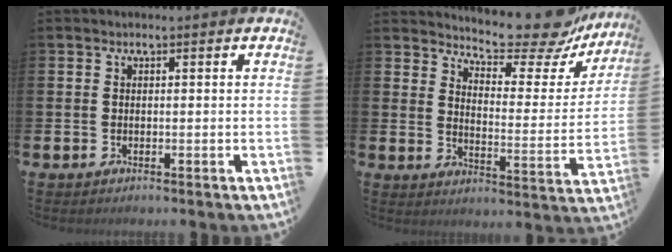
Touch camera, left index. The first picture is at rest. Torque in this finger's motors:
{"motor_torque": [1.00, -1.14, 0.77, 0.12]}